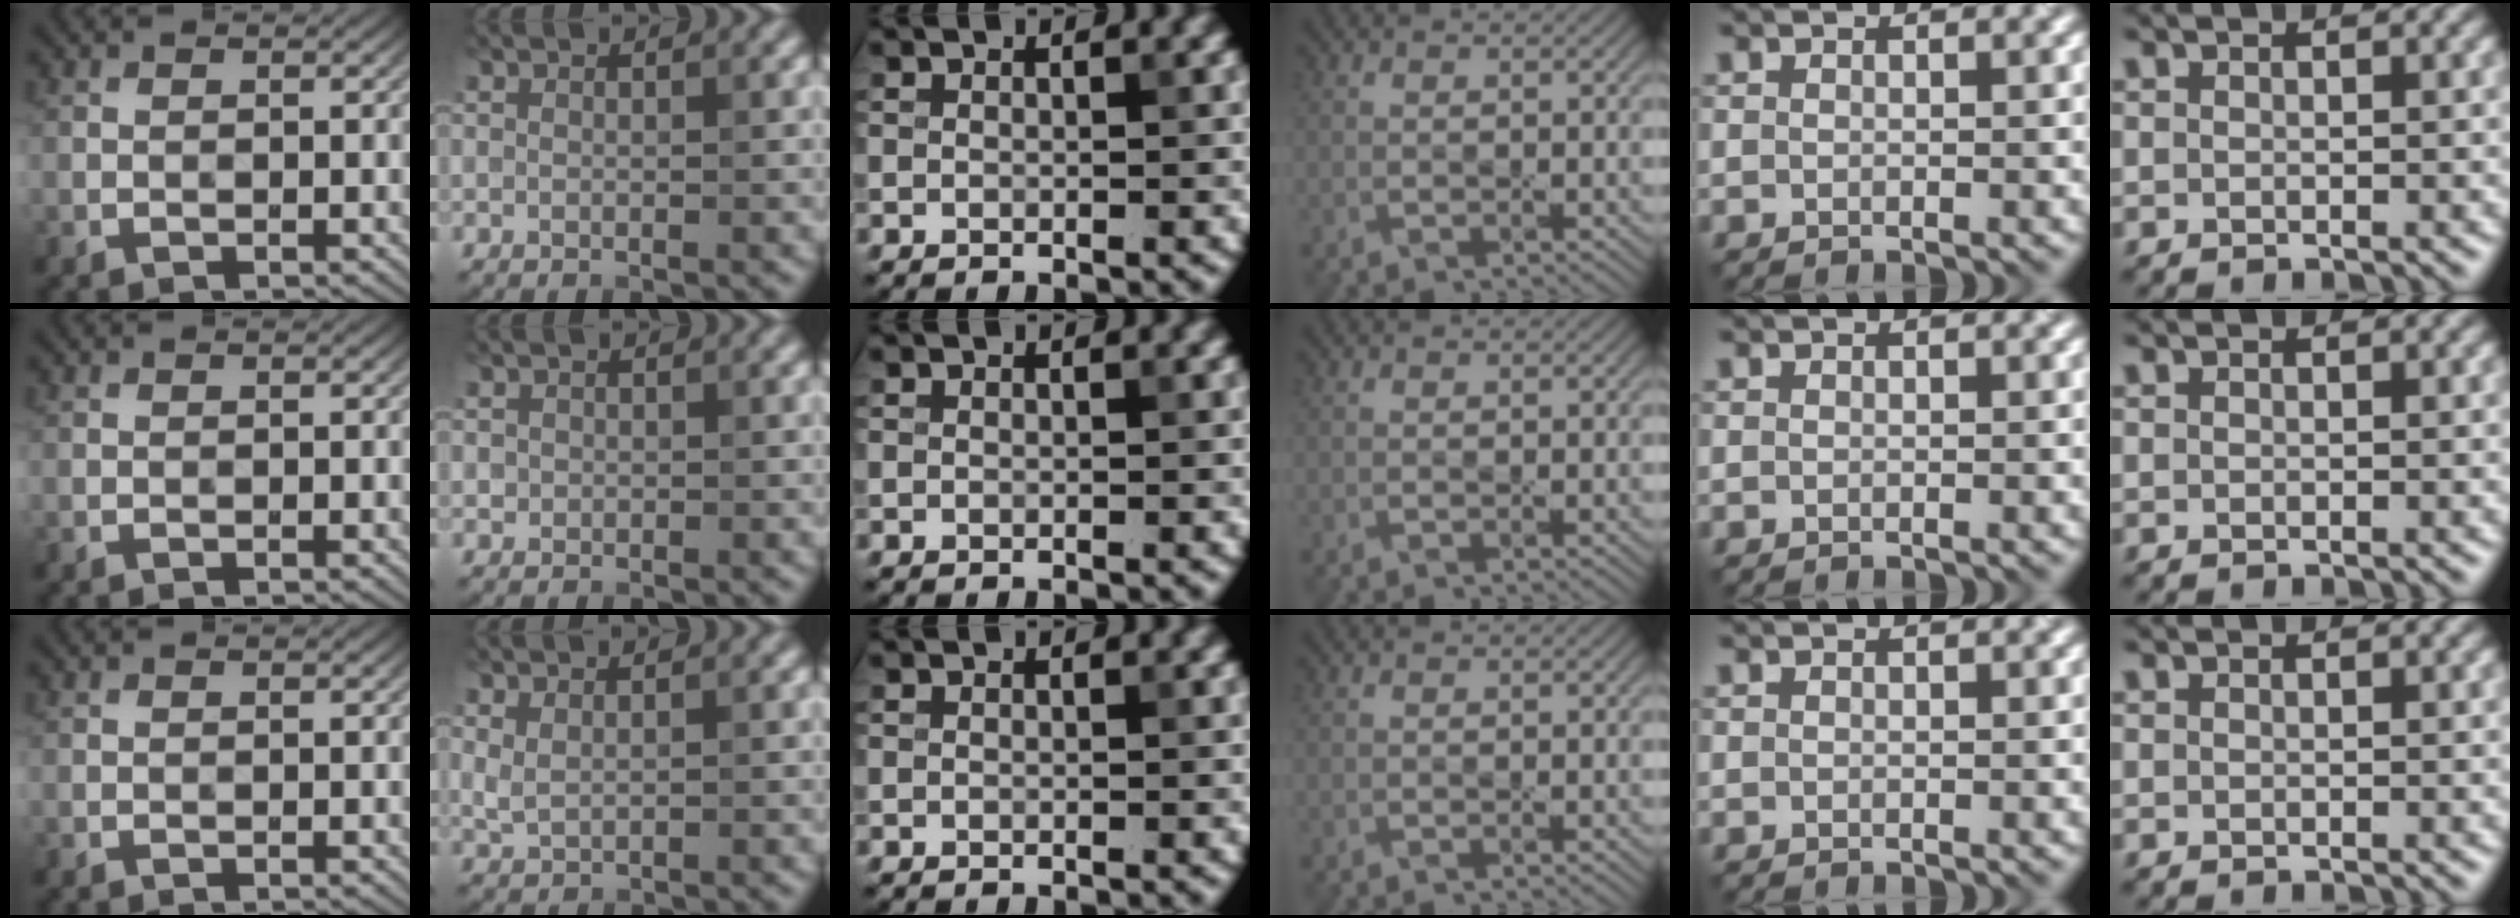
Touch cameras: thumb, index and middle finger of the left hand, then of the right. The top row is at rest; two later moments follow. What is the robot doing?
{"motion": "press", "object": "toy piano key"}